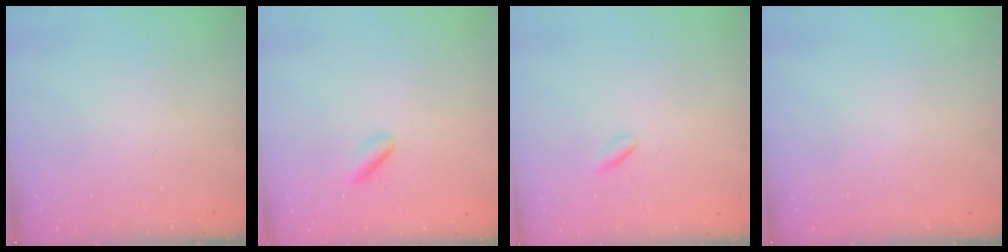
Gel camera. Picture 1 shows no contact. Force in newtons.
{"total": 3.0, "press": 2.7, "slide": 1.2}
{"total": 0.8, "press": 0.6, "slide": 0.5}
{"total": 0.0}